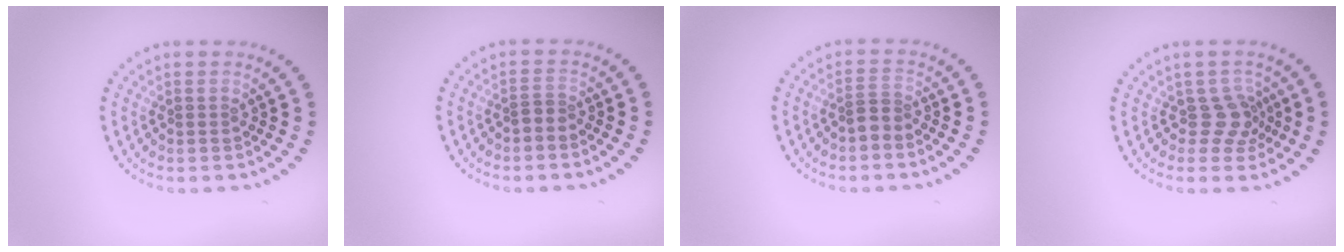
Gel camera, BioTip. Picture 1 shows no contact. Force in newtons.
{"total": 0.8, "press": 0.6, "slide": 0.6}
{"total": 1.5, "press": 1.1, "slide": 1.0}
{"total": 2.2, "press": 1.8, "slide": 1.4}